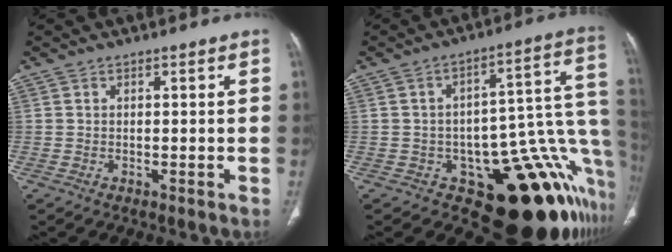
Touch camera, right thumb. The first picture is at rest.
{"total": 24.6, "force": [-9.8, 12.2, 19.0], "torque": [-0.100, 0.084, -0.123]}